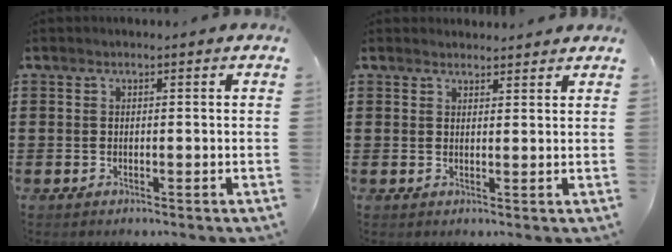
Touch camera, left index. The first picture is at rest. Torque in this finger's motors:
{"motor_torque": [0.86, -1.28, -0.02, 0.00]}